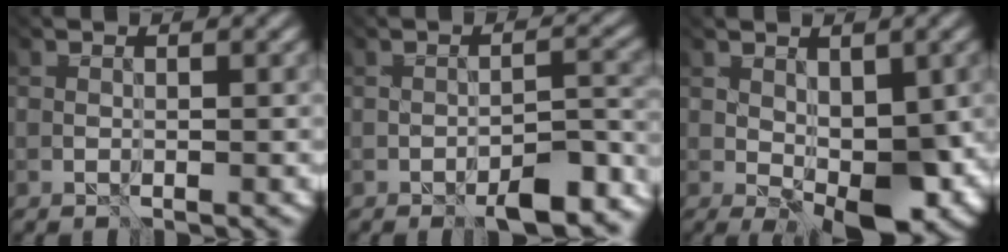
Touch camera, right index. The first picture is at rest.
{"total": 5.6, "force": [-4.8, 0.7, 2.7], "torque": [-0.043, 0.000, -0.049]}
{"total": 5.1, "force": [-0.7, 2.8, 4.2], "torque": [-0.062, -0.012, 0.010]}